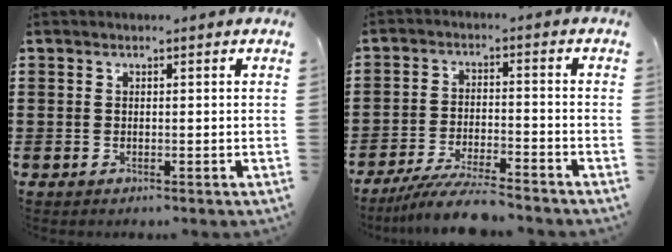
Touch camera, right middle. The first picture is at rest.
{"total": 6.6, "force": [-6.0, 0.1, 2.8], "torque": [-0.062, -0.014, -0.113]}